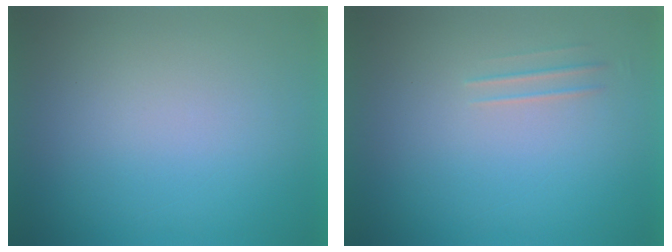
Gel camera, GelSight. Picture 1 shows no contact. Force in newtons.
{"total": 1.5}